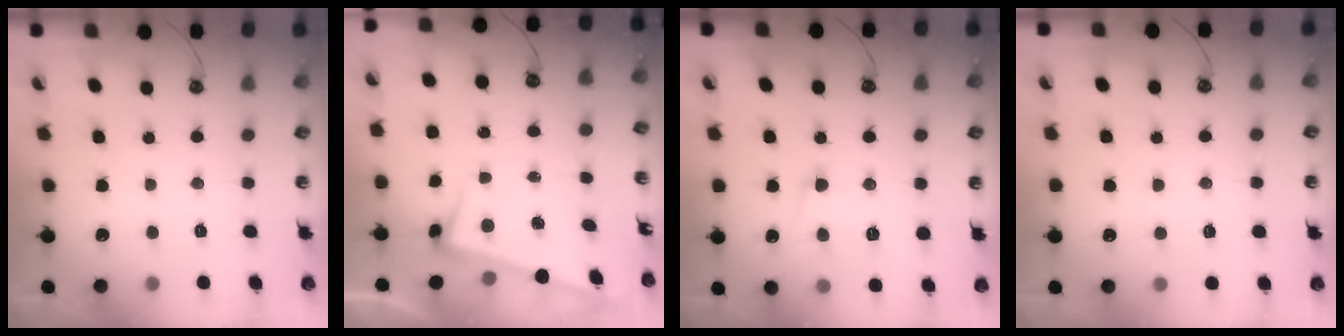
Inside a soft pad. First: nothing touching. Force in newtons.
{"total": 3.1, "press": 2.9, "slide": 1.0}
{"total": 1.6, "press": 1.5, "slide": 0.7}
{"total": 2.5, "press": 2.3, "slide": 0.8}